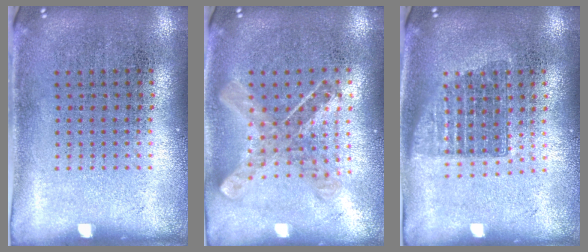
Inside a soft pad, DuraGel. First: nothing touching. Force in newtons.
{"total": 0.9, "press": 0.9, "slide": 0.2}
{"total": 1.3, "press": 1.1, "slide": 0.8}